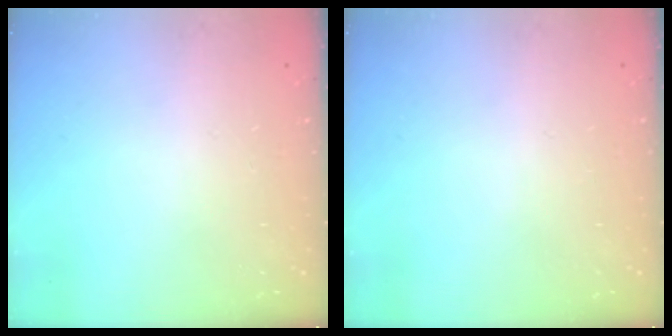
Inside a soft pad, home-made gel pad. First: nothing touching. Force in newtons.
{"total": 0.0}